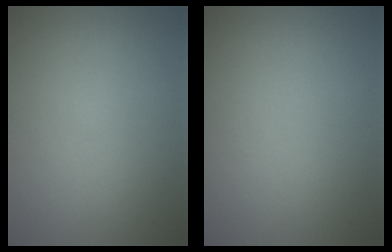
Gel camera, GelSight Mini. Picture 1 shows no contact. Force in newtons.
{"total": 0.0}